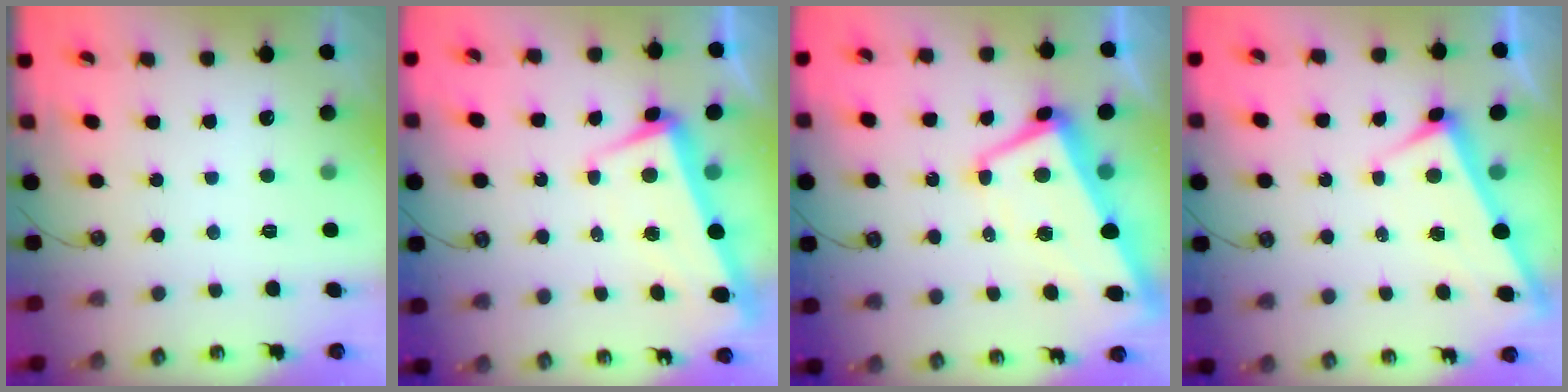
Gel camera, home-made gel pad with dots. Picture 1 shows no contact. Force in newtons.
{"total": 2.1, "press": 0.6, "slide": 2.0}
{"total": 2.7, "press": 2.2, "slide": 1.7}
{"total": 3.2, "press": 3.2, "slide": 0.0}